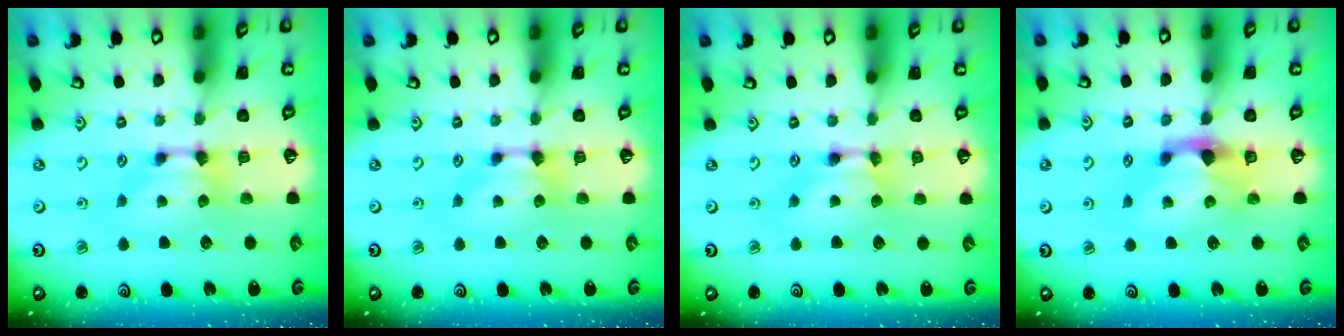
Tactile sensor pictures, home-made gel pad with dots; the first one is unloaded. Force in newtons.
{"total": 0.0}
{"total": 1.7, "press": 1.7, "slide": 0.2}
{"total": 2.2, "press": 1.7, "slide": 1.4}